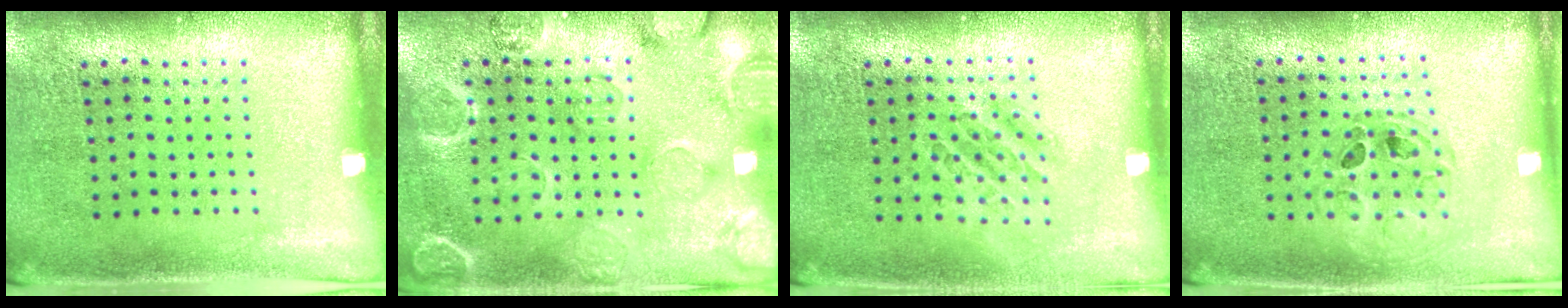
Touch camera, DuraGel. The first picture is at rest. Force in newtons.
{"total": 2.4, "press": 2.3, "slide": 0.6}
{"total": 1.0, "press": 1.0, "slide": 0.4}
{"total": 0.6, "press": 0.6, "slide": 0.1}